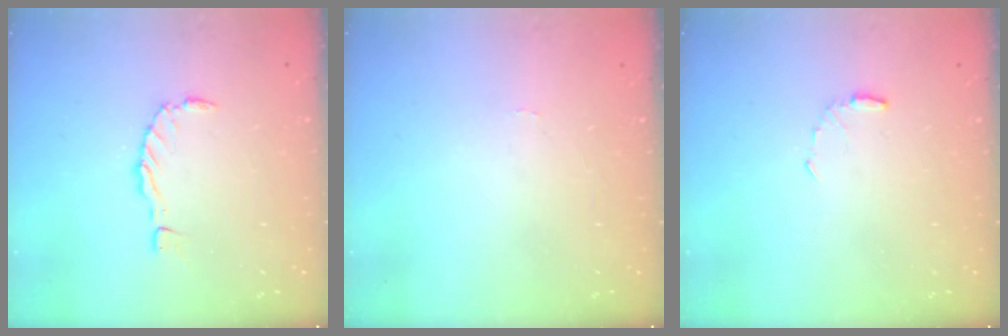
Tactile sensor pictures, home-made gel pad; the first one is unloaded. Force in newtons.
{"total": 0.0}
{"total": 3.7, "press": 3.7, "slide": 0.3}